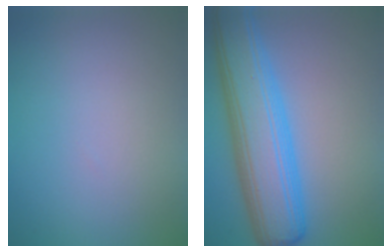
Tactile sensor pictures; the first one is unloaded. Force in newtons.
{"total": 9.3, "press": 9.3, "slide": 0.2}